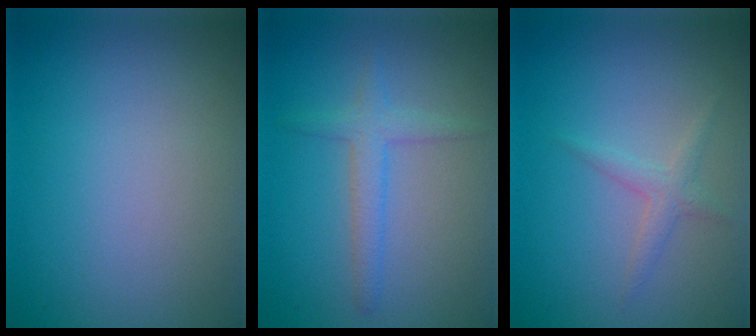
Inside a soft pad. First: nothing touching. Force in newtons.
{"total": 2.3, "press": 2.3, "slide": 0.1}
{"total": 1.5, "press": 1.5, "slide": 0.0}